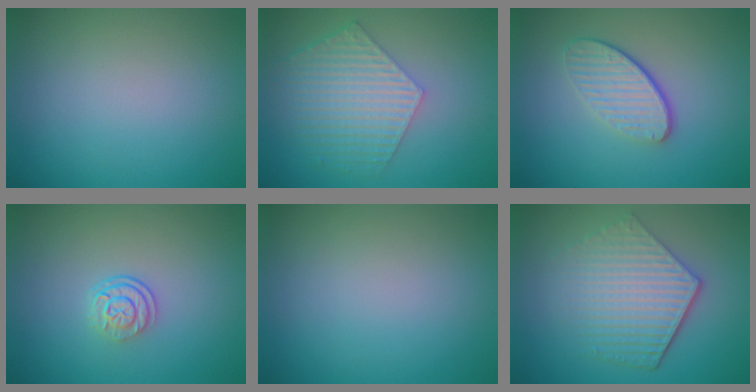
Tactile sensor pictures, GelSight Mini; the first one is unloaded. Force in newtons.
{"total": 5.9, "press": 4.5, "slide": 3.8}
{"total": 3.8, "press": 2.8, "slide": 2.6}
{"total": 2.5, "press": 1.8, "slide": 1.8}
{"total": 0.0}
{"total": 5.9, "press": 4.4, "slide": 3.9}